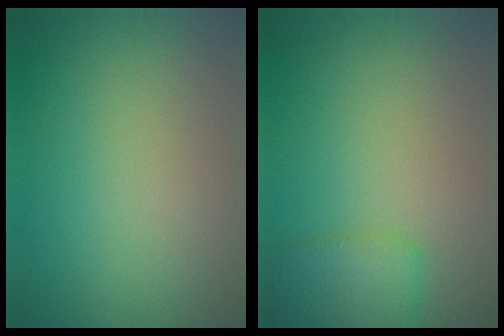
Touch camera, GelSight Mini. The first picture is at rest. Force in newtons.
{"total": 2.9, "press": 2.9, "slide": 0.1}